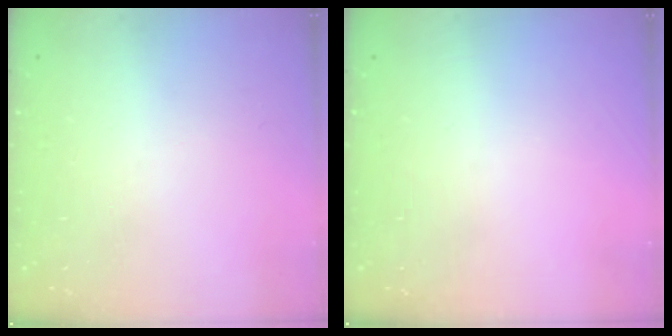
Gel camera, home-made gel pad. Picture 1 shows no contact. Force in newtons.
{"total": 0.0}